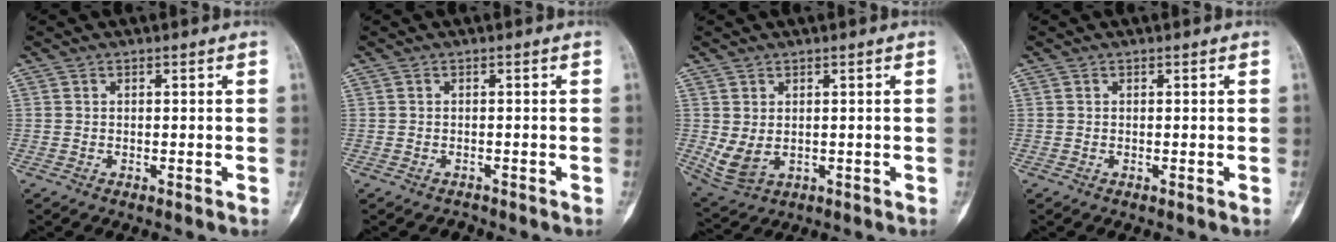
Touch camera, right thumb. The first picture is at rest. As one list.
[{"total": 0.8, "force": [-0.7, 0.4, -0.2], "torque": [0.004, 0.005, -0.015]}, {"total": 5.1, "force": [0.2, 3.5, 3.7], "torque": [-0.074, -0.005, 0.023]}, {"total": 0.0}]